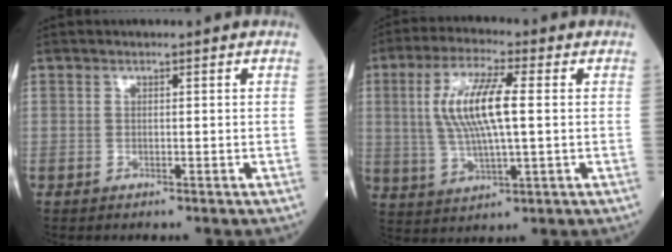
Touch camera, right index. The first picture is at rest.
{"total": 10.7, "force": [1.5, 2.0, 10.4], "torque": [-0.218, 0.007, 0.032]}